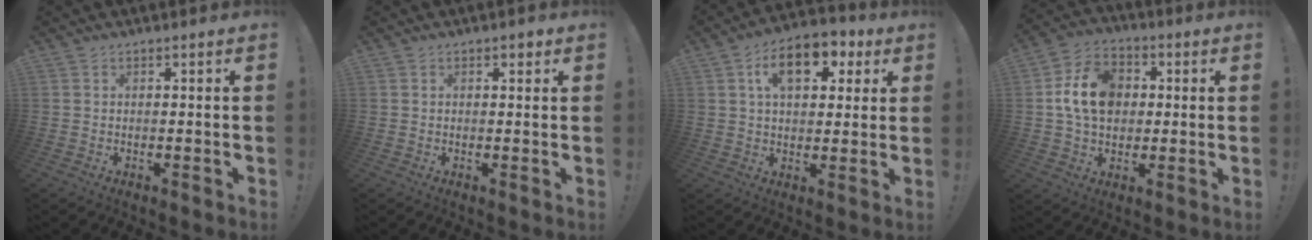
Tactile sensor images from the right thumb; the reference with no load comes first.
{"total": 1.3, "force": [0.9, 0.7, 0.7], "torque": [0.001, -0.004, 0.012]}
{"total": 13.0, "force": [5.0, 7.8, 9.1], "torque": [-0.132, -0.008, 0.086]}
{"total": 14.8, "force": [2.1, 11.3, 9.4], "torque": [-0.146, 0.002, 0.043]}